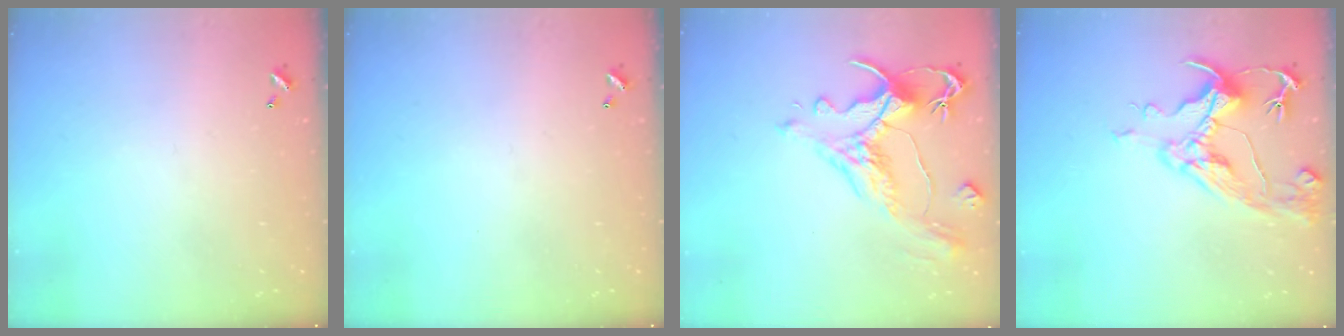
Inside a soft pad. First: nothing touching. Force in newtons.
{"total": 0.0}
{"total": 1.7, "press": 0.9, "slide": 1.5}
{"total": 8.7, "press": 8.5, "slide": 1.4}